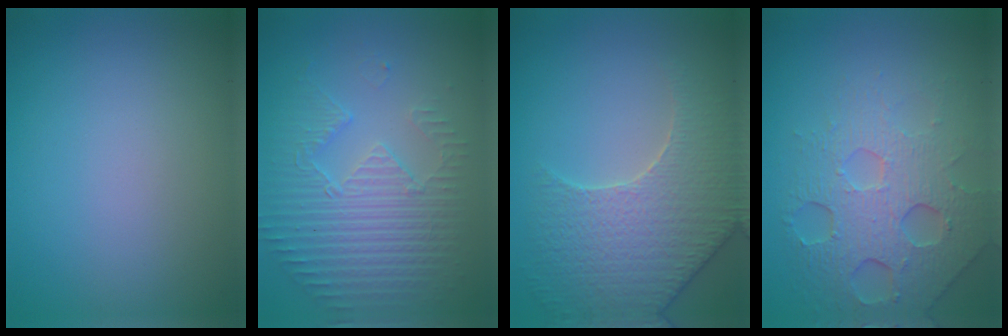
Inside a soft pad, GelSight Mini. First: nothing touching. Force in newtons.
{"total": 4.2, "press": 3.6, "slide": 2.1}
{"total": 5.7, "press": 5.2, "slide": 2.1}
{"total": 6.8, "press": 4.9, "slide": 4.7}